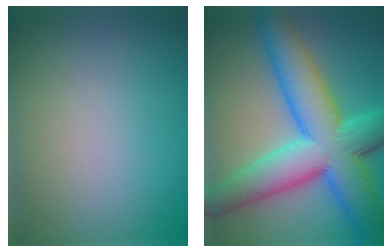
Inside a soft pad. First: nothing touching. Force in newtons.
{"total": 12.0, "press": 12.0, "slide": 0.4}